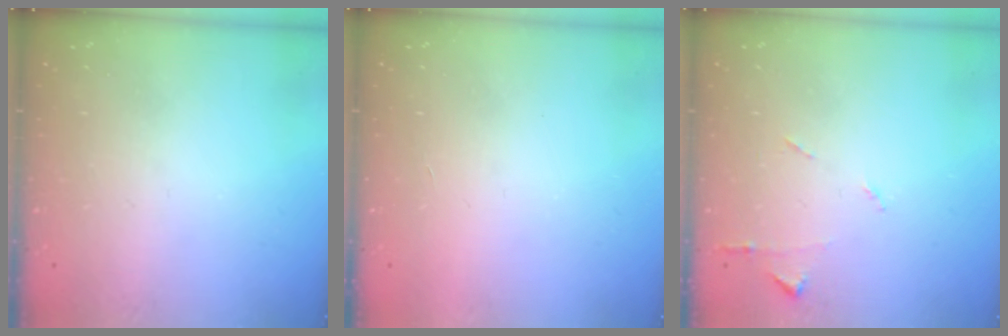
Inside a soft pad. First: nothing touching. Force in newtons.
{"total": 1.6, "press": 1.6, "slide": 0.1}
{"total": 5.6, "press": 5.6, "slide": 0.8}